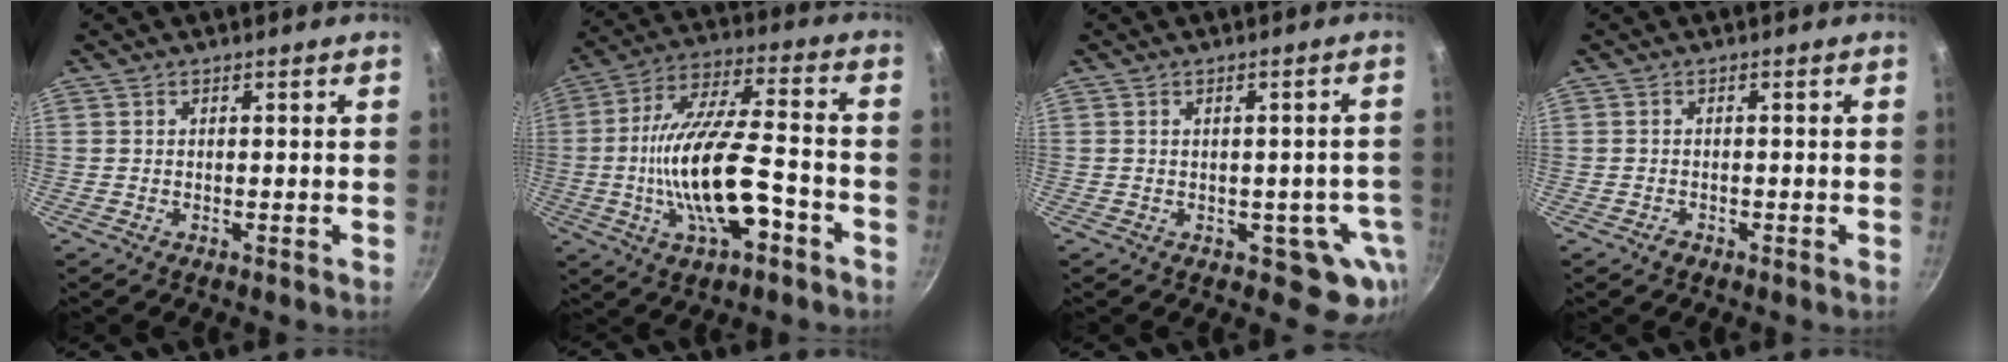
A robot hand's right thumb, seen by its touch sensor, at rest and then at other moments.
{"total": 18.3, "force": [-5.5, 6.9, 16.0], "torque": [-0.287, 0.034, -0.101]}
{"total": 6.8, "force": [-2.0, 4.6, 4.5], "torque": [-0.006, 0.024, -0.015]}
{"total": 1.3, "force": [-0.8, 0.8, 0.4], "torque": [-0.008, 0.008, -0.015]}